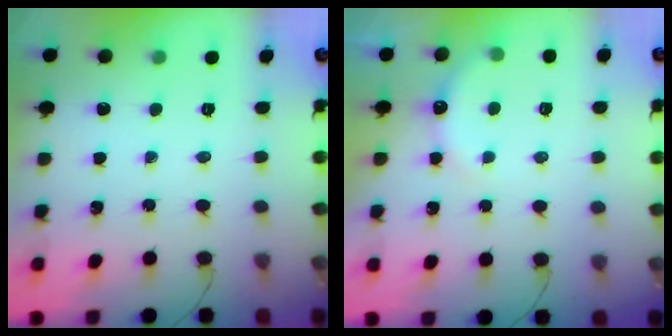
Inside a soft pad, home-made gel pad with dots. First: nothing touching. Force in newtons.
{"total": 5.6, "press": 5.5, "slide": 1.3}